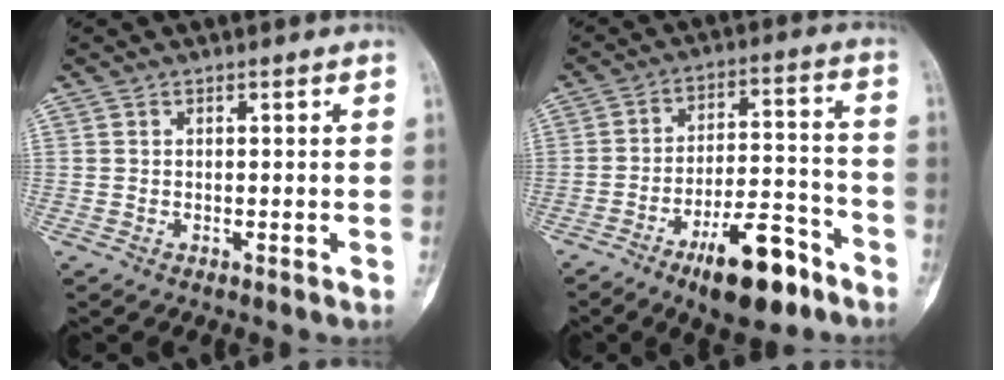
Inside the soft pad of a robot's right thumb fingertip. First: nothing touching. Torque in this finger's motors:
{"motor_torque": [2.39, 0.84, 1.02, -1.29, 0.32]}